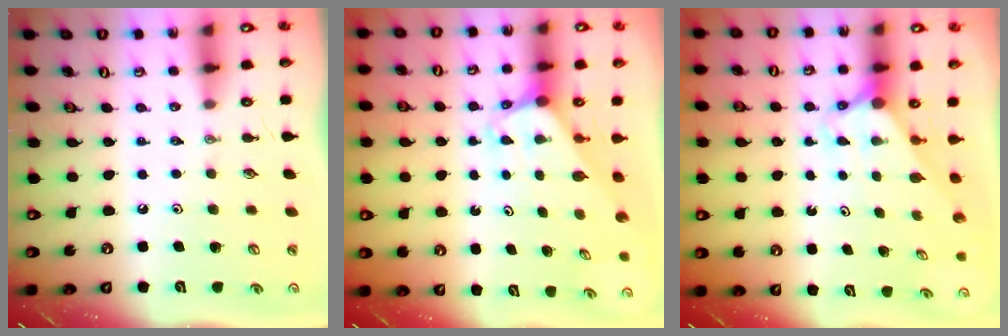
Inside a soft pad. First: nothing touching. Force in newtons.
{"total": 2.0, "press": 2.0, "slide": 0.1}
{"total": 2.9, "press": 2.9, "slide": 0.0}